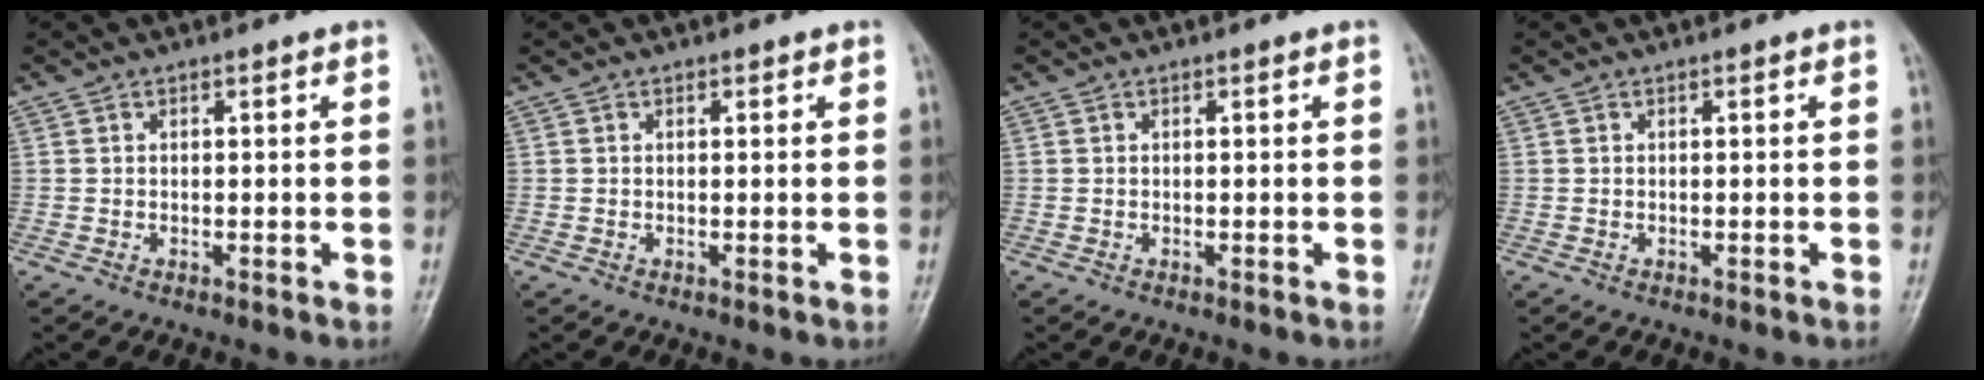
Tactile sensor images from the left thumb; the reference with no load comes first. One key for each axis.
{"total": 0.7, "fx": 0.4, "fy": 0.5, "fz": 0.3, "tx": 0.003, "ty": -0.002, "tz": 0.003}
{"total": 0.0}
{"total": 0.0}